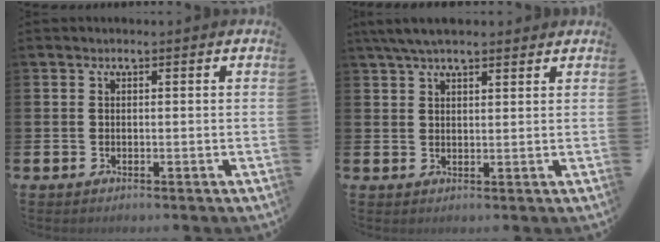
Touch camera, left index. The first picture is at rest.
{"total": 4.7, "force": [4.0, 1.2, 2.2], "torque": [-0.047, -0.006, 0.074]}